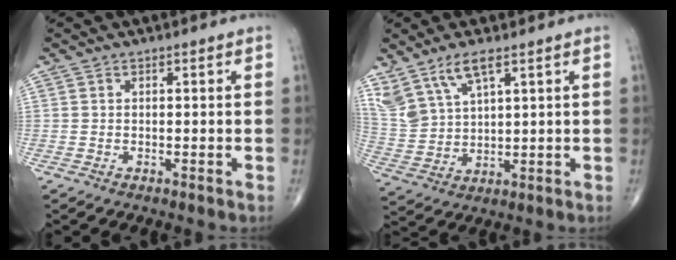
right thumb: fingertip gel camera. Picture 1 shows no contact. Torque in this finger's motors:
{"motor_torque": [0.05, 0.08, 0.55, 0.61, 0.03]}